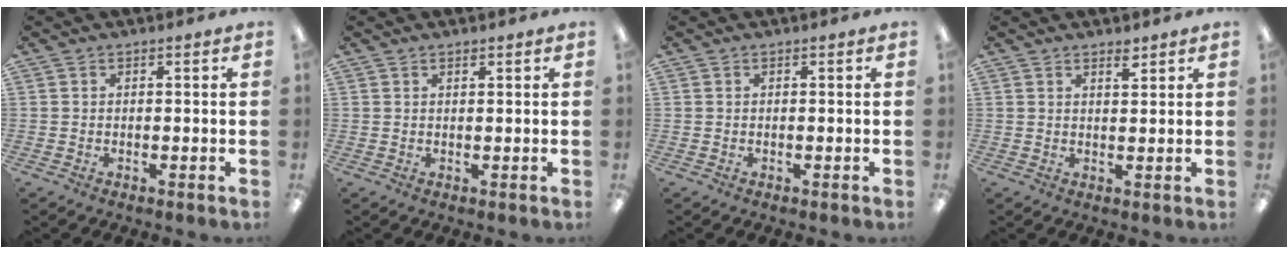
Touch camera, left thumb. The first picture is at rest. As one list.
[{"total": 0.8, "force": [0.7, 0.1, 0.2], "torque": [-0.006, 0.000, 0.013]}, {"total": 0.0}, {"total": 2.5, "force": [2.1, 0.6, 1.1], "torque": [-0.010, -0.009, 0.034]}]